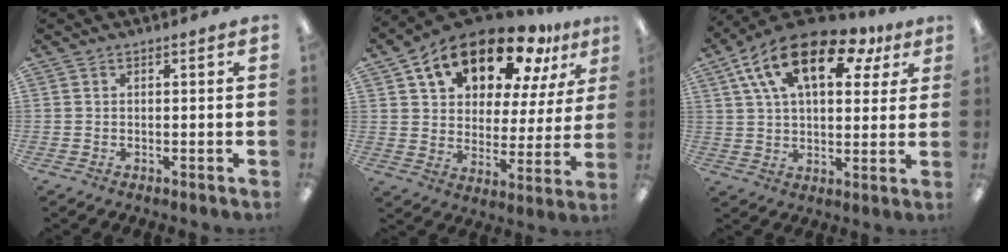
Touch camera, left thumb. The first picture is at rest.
{"total": 18.6, "force": [13.5, 8.7, 9.3], "torque": [-0.163, -0.081, 0.234]}
{"total": 18.5, "force": [9.1, 9.4, 13.0], "torque": [-0.234, -0.019, 0.153]}